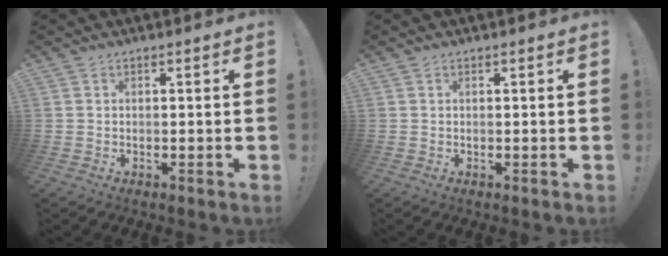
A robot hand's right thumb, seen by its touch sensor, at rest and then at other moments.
{"total": 0.0}